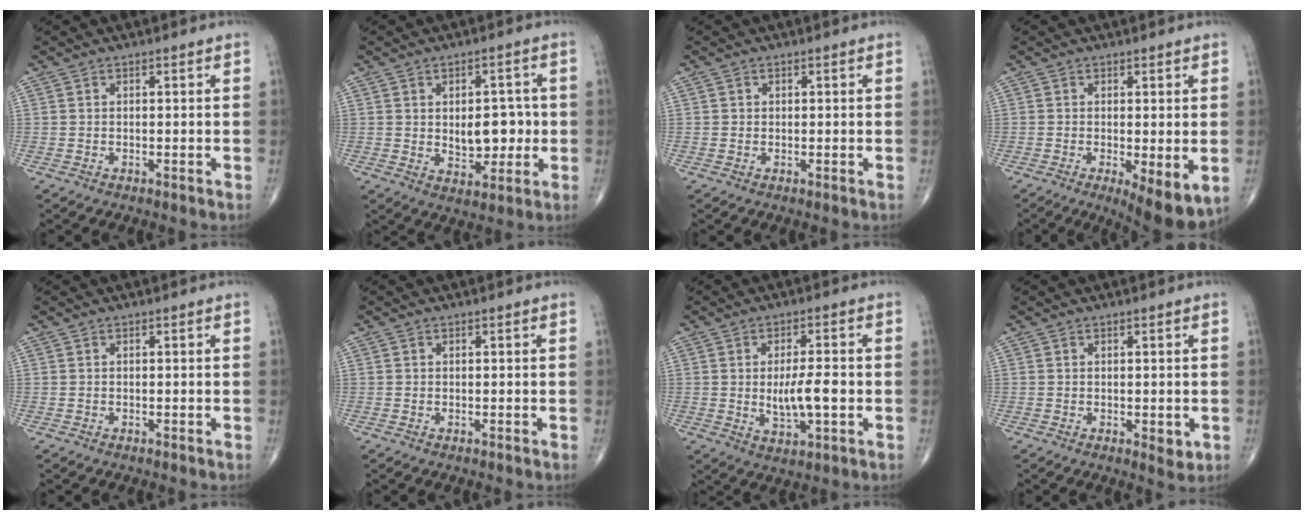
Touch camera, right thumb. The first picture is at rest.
{"total": 8.3, "force": [0.0, 5.2, 6.5], "torque": [-0.056, 0.000, 0.011]}
{"total": 0.6, "force": [0.1, 0.6, 0.0], "torque": [0.003, 0.002, 0.000]}
{"total": 7.8, "force": [-1.9, 2.4, 7.2], "torque": [-0.105, -0.024, -0.025]}
{"total": 0.0}
{"total": 0.0}
{"total": 7.8, "force": [-0.6, 3.0, 7.2], "torque": [-0.122, -0.003, -0.007]}
{"total": 2.0, "force": [-0.2, 0.8, 1.8], "torque": [-0.023, -0.007, -0.002]}